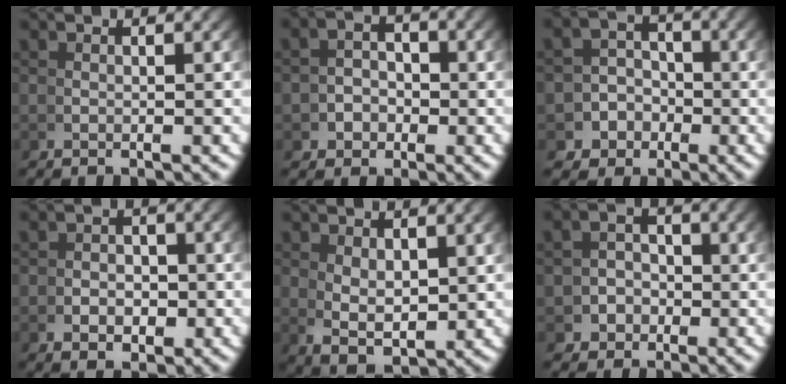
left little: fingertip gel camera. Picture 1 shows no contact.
{"total": 3.0, "force": [-0.9, 2.4, 1.4], "torque": [-0.017, -0.009, -0.016]}
{"total": 6.8, "force": [-2.4, 6.0, 2.0], "torque": [-0.031, -0.017, -0.047]}
{"total": 2.2, "force": [-1.0, 1.3, 1.4], "torque": [-0.003, -0.004, -0.018]}
{"total": 4.1, "force": [-0.5, 2.3, 3.4], "torque": [-0.070, -0.032, 0.015]}
{"total": 4.4, "force": [-1.5, 3.7, 1.6], "torque": [-0.023, -0.014, -0.025]}